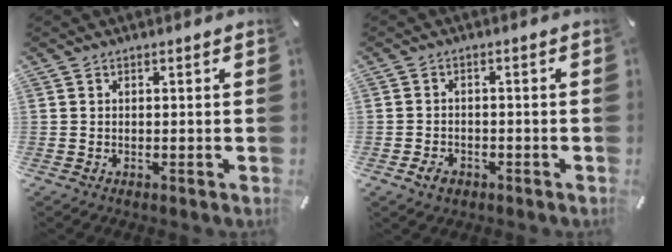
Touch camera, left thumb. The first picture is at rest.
{"total": 3.1, "force": [-1.7, 2.2, 1.2], "torque": [-0.026, 0.008, -0.035]}